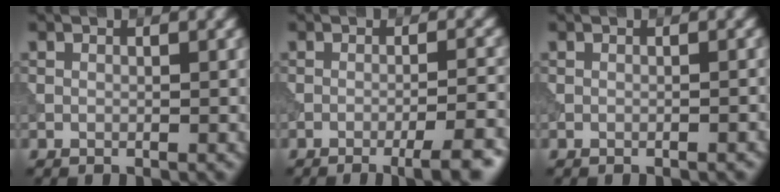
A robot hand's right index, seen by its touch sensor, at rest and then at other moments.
{"total": 5.6, "force": [-3.1, 1.1, 4.5], "torque": [-0.055, 0.010, -0.046]}
{"total": 0.8, "force": [-0.5, 0.1, 0.6], "torque": [-0.005, 0.003, -0.009]}